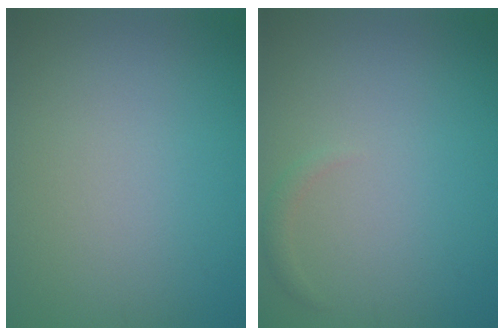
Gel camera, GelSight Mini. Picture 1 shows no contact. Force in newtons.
{"total": 0.8, "press": 0.8, "slide": 0.0}